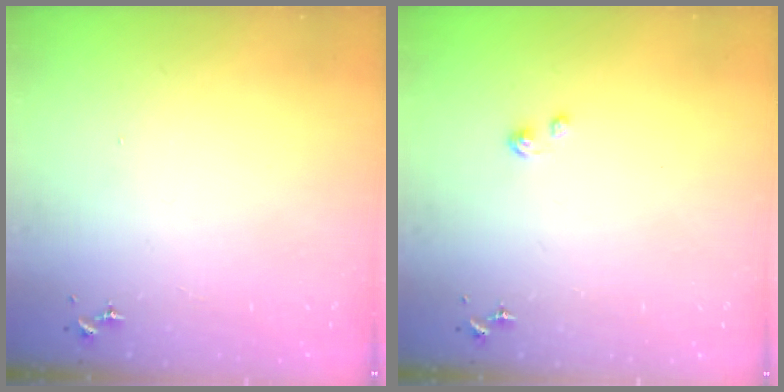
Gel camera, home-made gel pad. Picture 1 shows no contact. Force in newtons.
{"total": 2.8, "press": 2.8, "slide": 0.3}